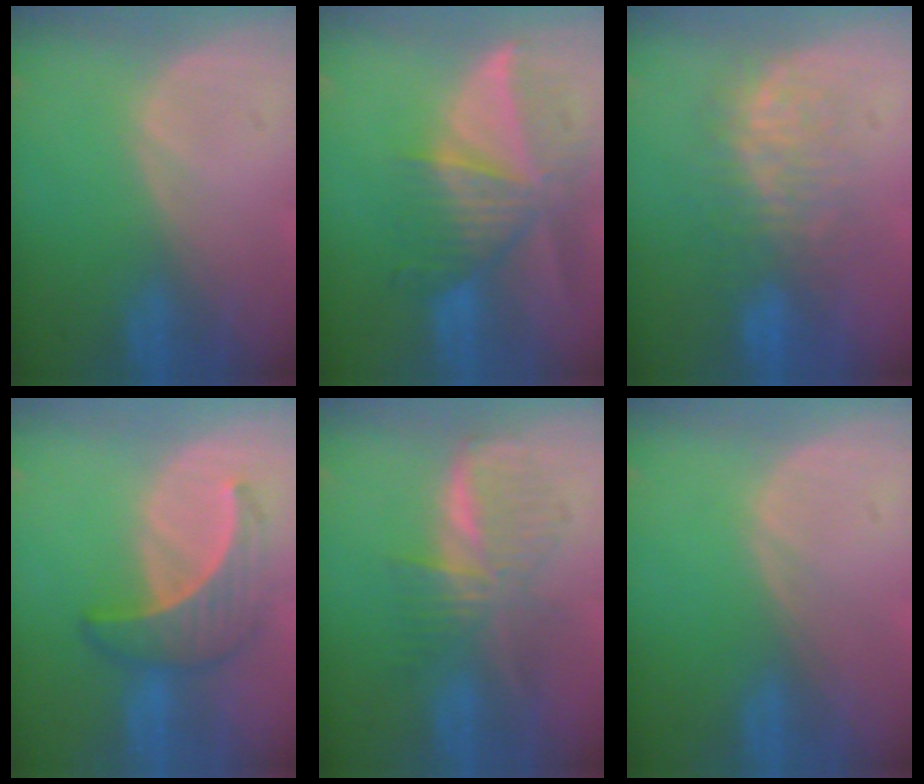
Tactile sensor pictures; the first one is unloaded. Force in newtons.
{"total": 9.2, "press": 8.3, "slide": 4.0}
{"total": 7.9, "press": 7.5, "slide": 2.5}
{"total": 6.6, "press": 6.1, "slide": 2.5}
{"total": 6.3, "press": 6.3, "slide": 0.1}
{"total": 0.0}